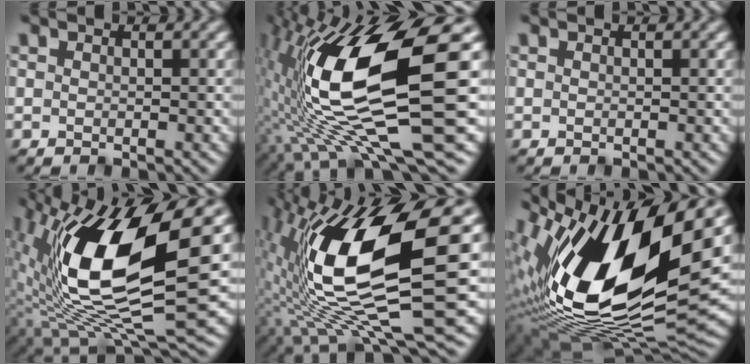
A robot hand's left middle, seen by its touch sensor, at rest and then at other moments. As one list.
[{"total": 15.2, "force": [0.0, 4.2, 14.6], "torque": [-0.285, -0.007, 0.008]}, {"total": 0.0}, {"total": 15.7, "force": [2.6, 6.2, 14.1], "torque": [-0.277, -0.013, 0.039]}, {"total": 14.0, "force": [0.8, 4.3, 13.3], "torque": [-0.259, -0.014, 0.013]}, {"total": 18.1, "force": [3.4, 7.8, 16.0], "torque": [-0.299, -0.001, 0.056]}]